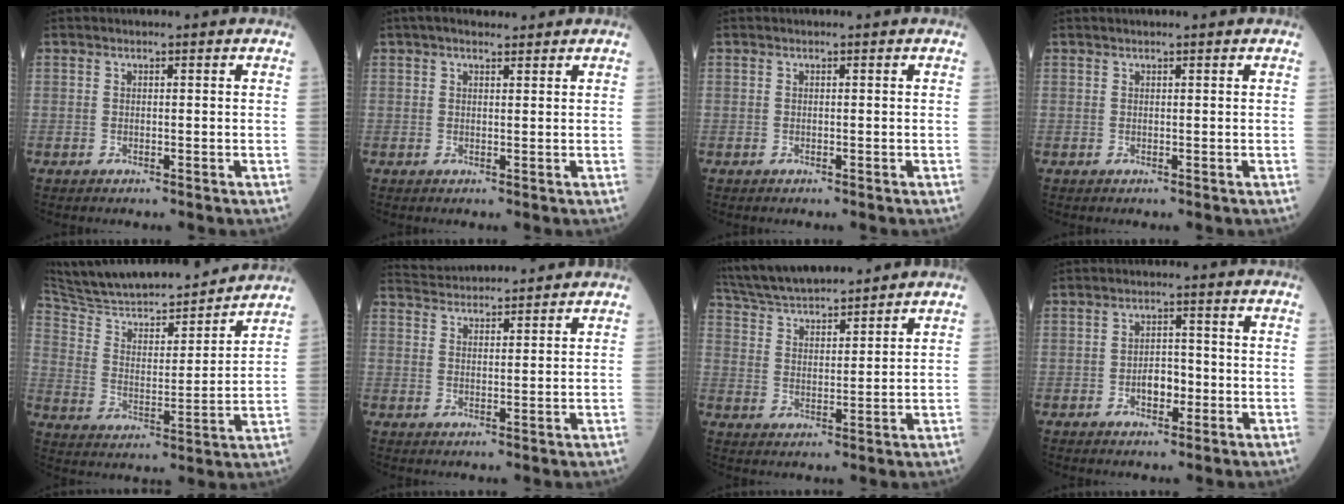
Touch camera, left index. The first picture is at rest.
{"total": 4.1, "force": [3.3, 1.1, 2.1], "torque": [-0.027, 0.024, 0.054]}
{"total": 0.0}
{"total": 2.0, "force": [1.8, 0.1, 0.9], "torque": [-0.002, 0.024, 0.026]}
{"total": 23.0, "force": [20.7, 3.5, 9.5], "torque": [-0.154, 0.006, 0.314]}
{"total": 9.5, "force": [9.3, 0.8, 2.0], "torque": [-0.036, 0.030, 0.143]}
{"total": 15.2, "force": [13.9, 2.4, 5.7], "torque": [-0.107, 0.032, 0.243]}
{"total": 3.5, "force": [-1.3, 1.9, 2.7], "torque": [-0.037, 0.005, -0.021]}